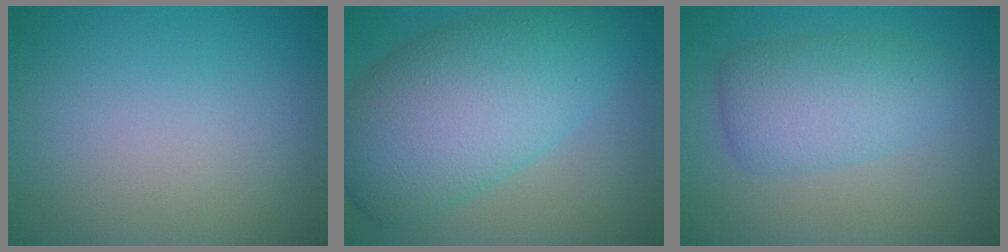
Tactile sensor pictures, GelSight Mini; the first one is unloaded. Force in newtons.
{"total": 11.1, "press": 11.1, "slide": 0.1}
{"total": 4.7, "press": 4.7, "slide": 0.1}